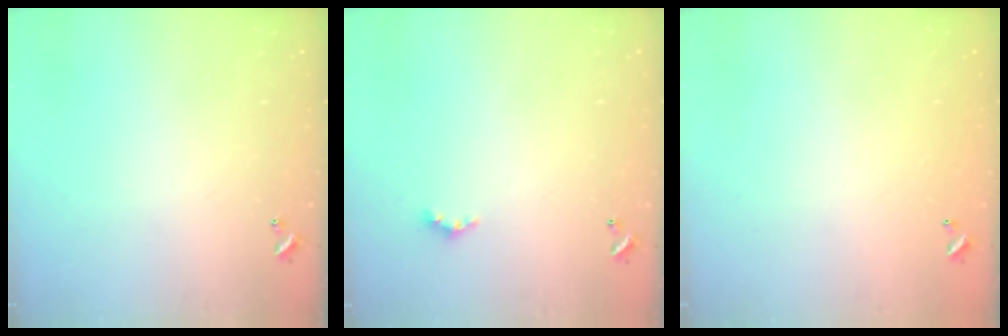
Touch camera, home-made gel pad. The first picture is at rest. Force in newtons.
{"total": 2.3, "press": 2.3, "slide": 0.4}
{"total": 3.0, "press": 3.0, "slide": 0.1}